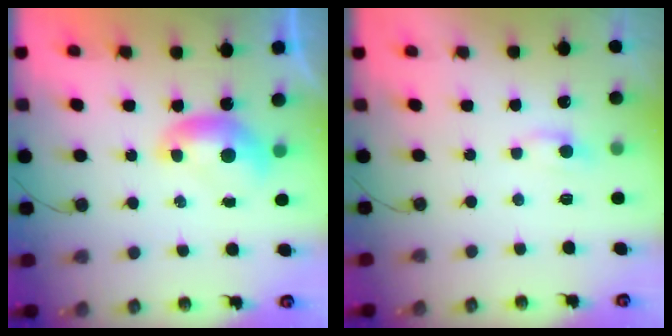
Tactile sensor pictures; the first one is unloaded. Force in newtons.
{"total": 1.5, "press": 1.4, "slide": 0.4}